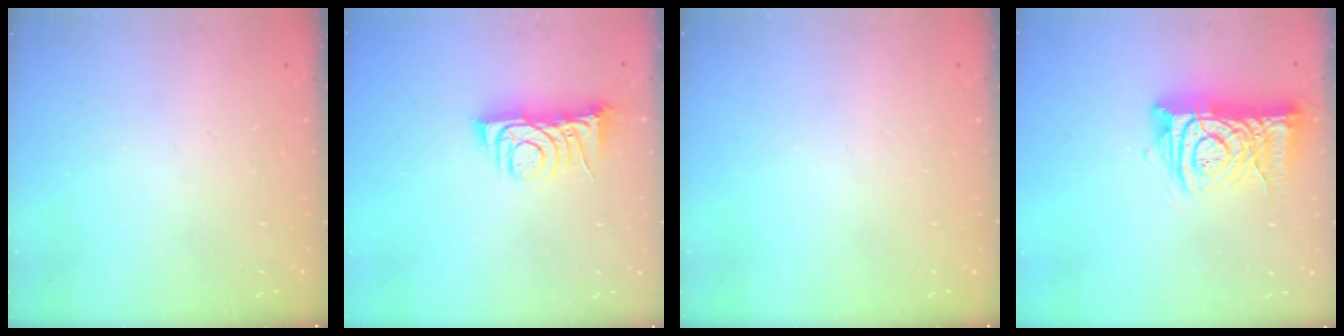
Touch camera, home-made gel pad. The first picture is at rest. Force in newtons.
{"total": 6.8, "press": 6.8, "slide": 0.8}
{"total": 0.0}
{"total": 11.6, "press": 11.5, "slide": 1.4}